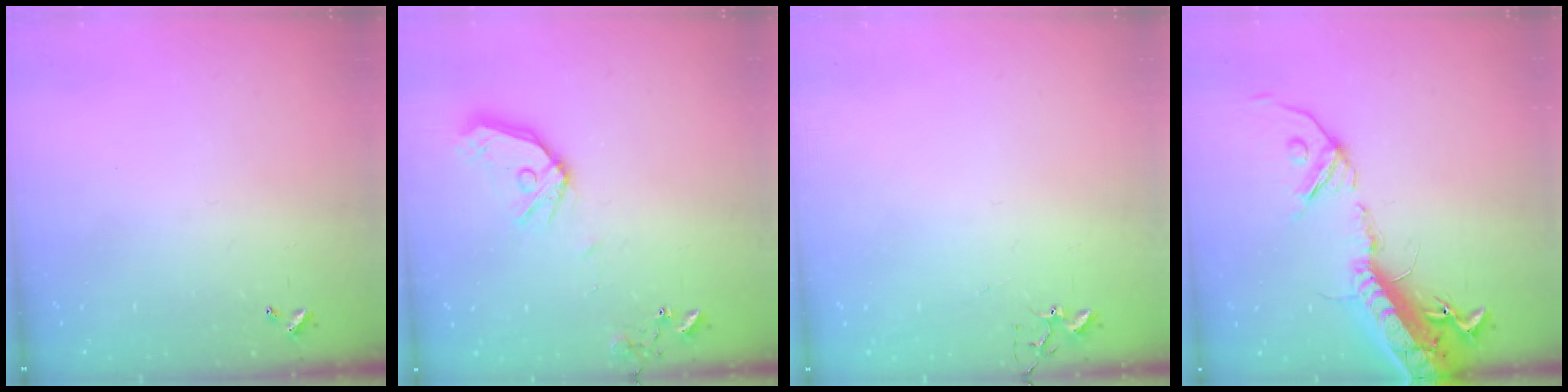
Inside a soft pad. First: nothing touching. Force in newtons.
{"total": 12.8, "press": 12.7, "slide": 1.8}
{"total": 4.2, "press": 4.2, "slide": 0.7}
{"total": 21.7, "press": 21.1, "slide": 5.1}